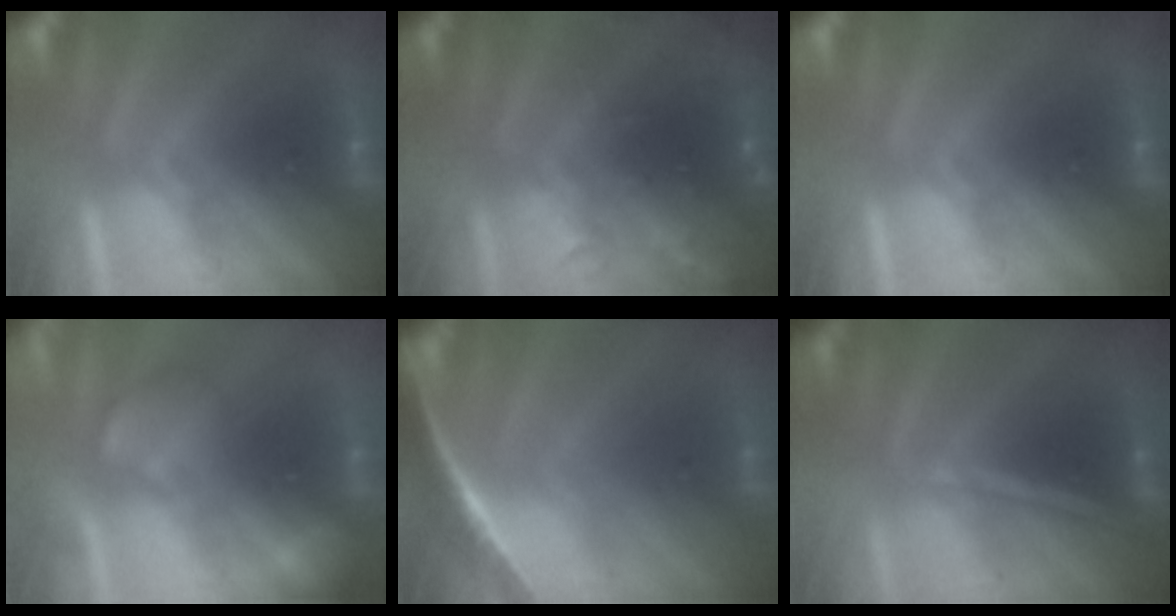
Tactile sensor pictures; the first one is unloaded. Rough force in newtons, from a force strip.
{"total": 7.7}
{"total": 0.0}
{"total": 2.4}
{"total": 1.7}
{"total": 1.3}